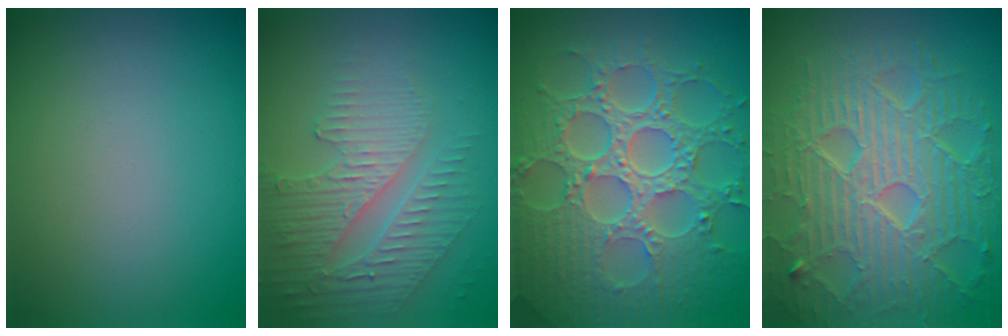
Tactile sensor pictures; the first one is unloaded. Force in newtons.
{"total": 3.7, "press": 3.5, "slide": 1.4}
{"total": 8.9, "press": 6.6, "slide": 6.0}
{"total": 9.2, "press": 6.6, "slide": 6.5}